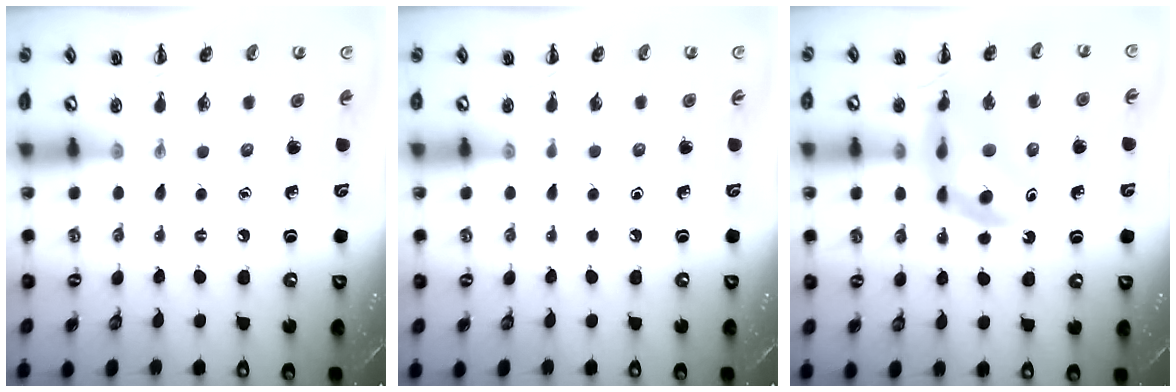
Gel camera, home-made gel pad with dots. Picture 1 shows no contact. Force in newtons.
{"total": 0.0}
{"total": 11.2, "press": 10.7, "slide": 3.1}